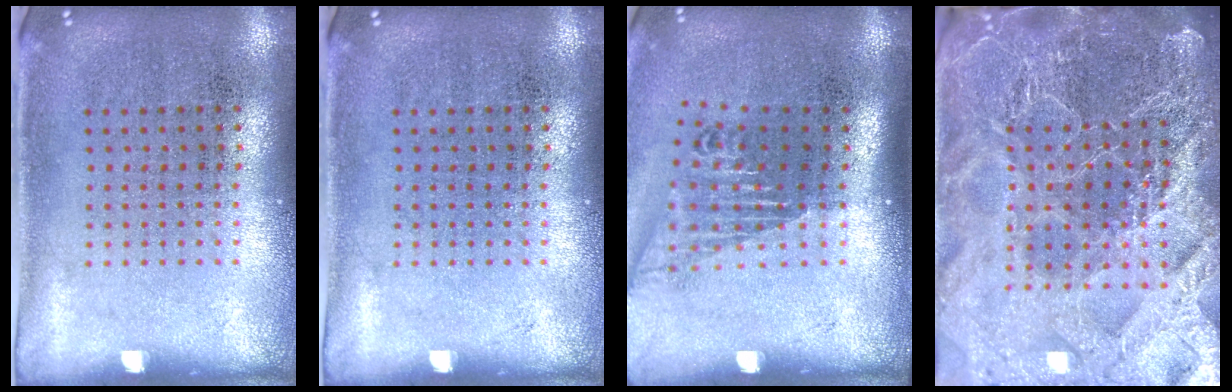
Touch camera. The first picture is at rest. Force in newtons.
{"total": 0.0}
{"total": 1.7, "press": 1.3, "slide": 1.2}
{"total": 6.3, "press": 5.4, "slide": 3.1}